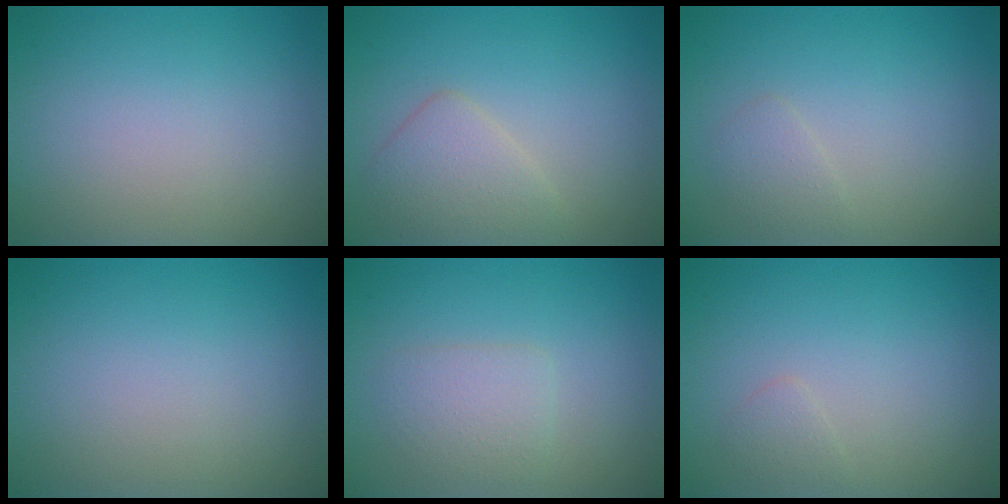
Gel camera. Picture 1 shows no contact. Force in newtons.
{"total": 3.1, "press": 3.1, "slide": 0.2}
{"total": 1.2, "press": 1.2, "slide": 0.1}
{"total": 0.0}
{"total": 2.2, "press": 2.2, "slide": 0.1}
{"total": 0.8, "press": 0.8, "slide": 0.1}